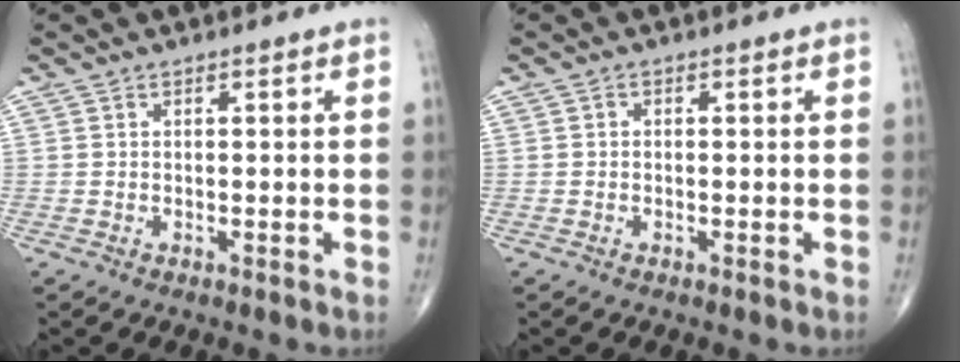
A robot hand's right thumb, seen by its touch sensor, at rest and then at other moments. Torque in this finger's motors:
{"motor_torque": [-0.35, 0.01, 0.08, 0.14, -0.06]}